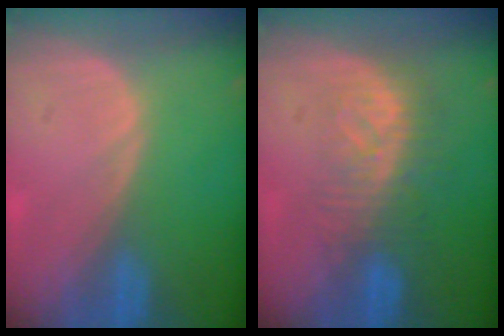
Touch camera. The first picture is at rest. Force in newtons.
{"total": 8.2, "press": 7.2, "slide": 3.9}